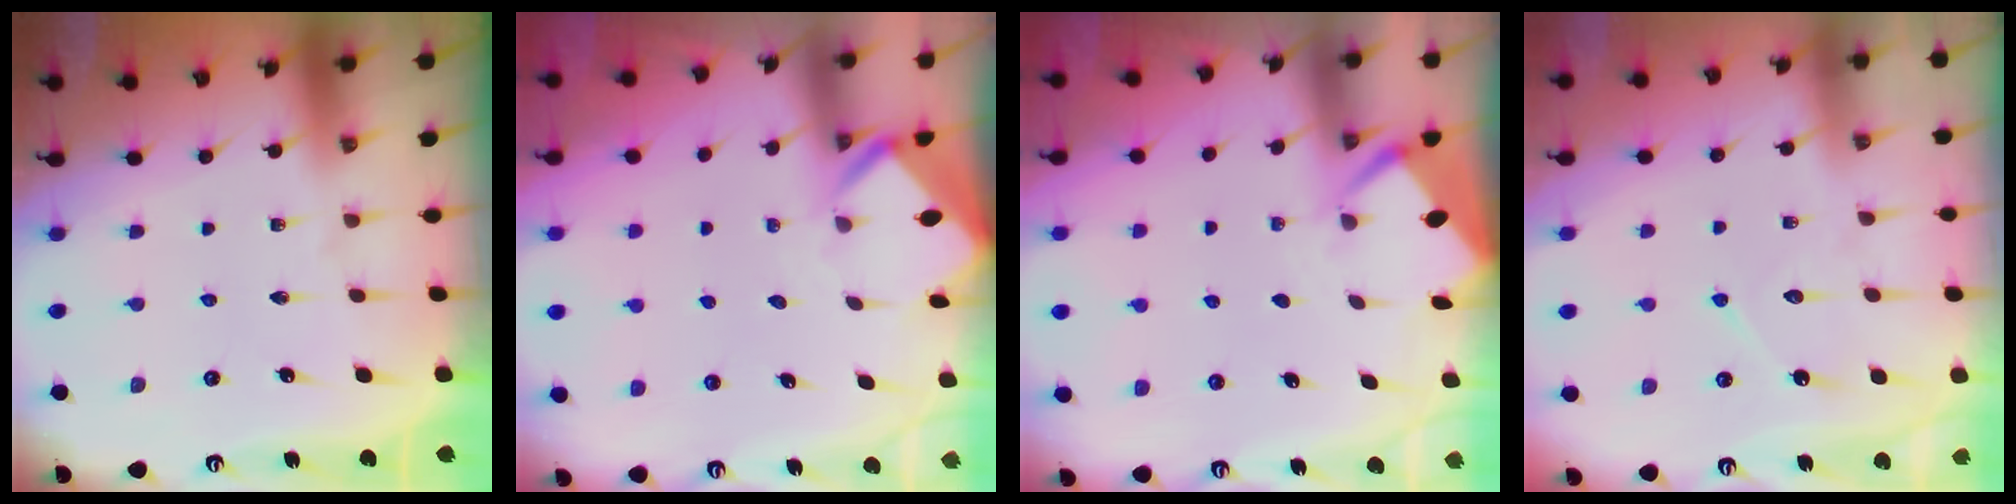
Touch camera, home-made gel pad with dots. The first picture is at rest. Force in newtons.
{"total": 2.8, "press": 2.8, "slide": 0.2}
{"total": 2.9, "press": 2.8, "slide": 0.4}
{"total": 7.1, "press": 7.1, "slide": 0.6}